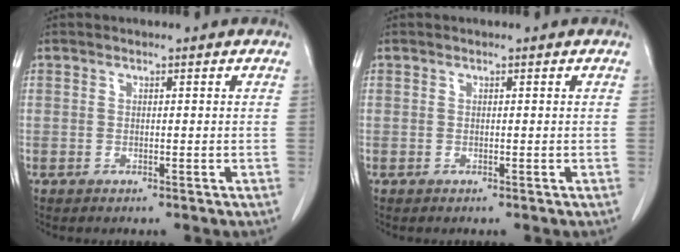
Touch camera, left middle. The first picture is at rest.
{"total": 0.0}